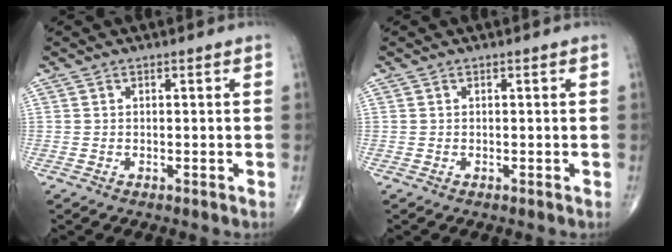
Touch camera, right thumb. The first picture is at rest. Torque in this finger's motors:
{"motor_torque": [-0.05, 0.05, -0.01, 0.01, 0.00]}